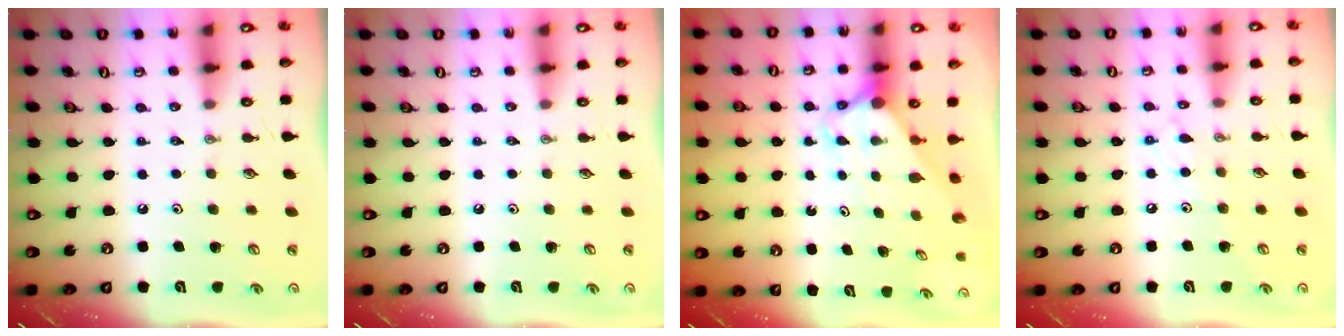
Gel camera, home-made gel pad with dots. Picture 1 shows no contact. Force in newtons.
{"total": 0.0}
{"total": 2.8, "press": 2.8, "slide": 0.2}
{"total": 7.8, "press": 7.7, "slide": 0.6}